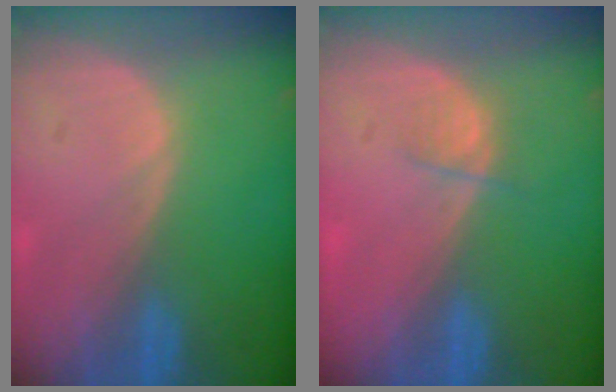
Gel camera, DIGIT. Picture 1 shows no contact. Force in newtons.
{"total": 1.9, "press": 1.7, "slide": 0.8}